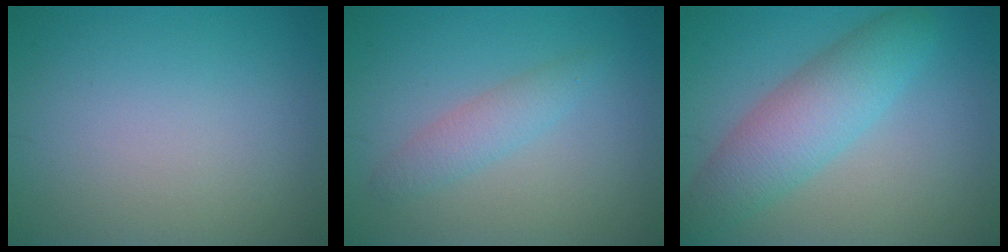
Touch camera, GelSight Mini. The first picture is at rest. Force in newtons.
{"total": 2.1, "press": 2.1, "slide": 0.2}
{"total": 5.8, "press": 5.8, "slide": 0.2}